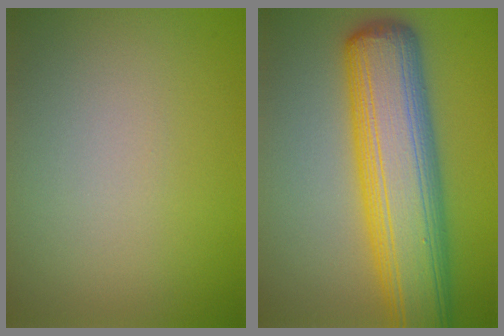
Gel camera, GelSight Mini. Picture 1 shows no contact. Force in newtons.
{"total": 11.8, "press": 11.8, "slide": 0.3}